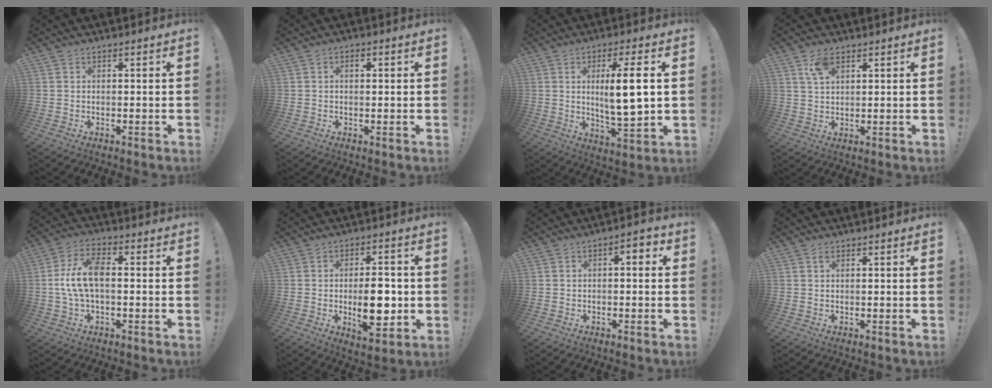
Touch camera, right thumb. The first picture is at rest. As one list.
[{"total": 1.3, "force": [0.2, 0.8, 1.1], "torque": [-0.007, -0.001, -0.001]}, {"total": 11.2, "force": [2.0, 1.8, 10.9], "torque": [-0.174, -0.013, 0.025]}, {"total": 5.4, "force": [3.0, 2.6, 3.7], "torque": [-0.068, -0.006, 0.055]}, {"total": 11.1, "force": [-0.3, 5.4, 9.7], "torque": [-0.201, 0.010, -0.002]}, {"total": 12.5, "force": [-1.8, 5.8, 11.0], "torque": [-0.171, -0.004, -0.034]}, {"total": 4.2, "force": [0.2, 2.3, 3.5], "torque": [-0.034, 0.001, -0.006]}, {"total": 0.7, "force": [0.4, 0.3, 0.5], "torque": [-0.010, 0.001, 0.007]}]